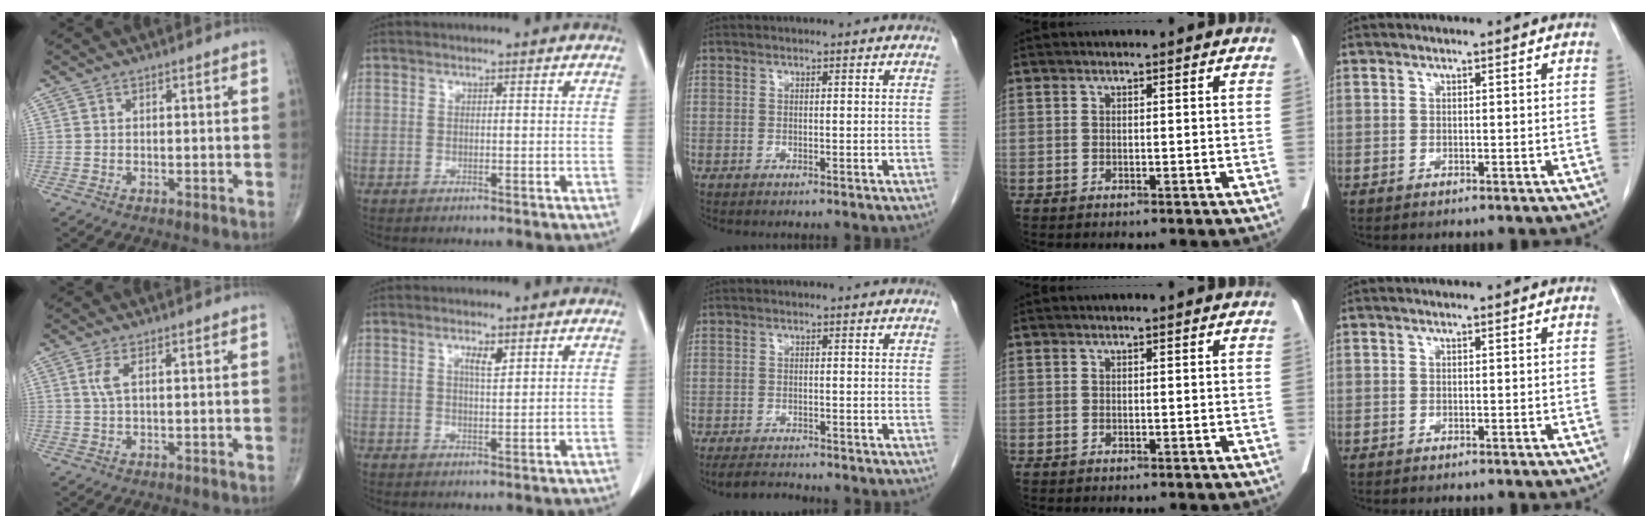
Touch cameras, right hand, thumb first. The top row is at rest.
{"thumb": {"total": 2.3, "force": [0.7, 0.4, 2.1], "torque": [-0.062, 0.005, 0.020]}, "index": {"total": 2.4, "force": [1.3, 0.5, 1.9], "torque": [-0.036, -0.001, 0.023]}, "middle": {"total": 3.4, "force": [-3.3, 0.1, 0.8], "torque": [-0.019, -0.017, -0.056]}}